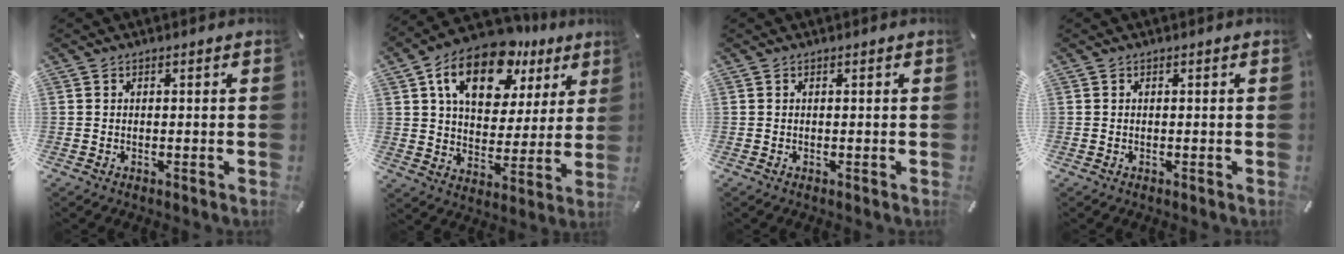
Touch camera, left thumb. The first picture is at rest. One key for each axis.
{"total": 17.4, "fx": 10.1, "fy": 10.3, "fz": 9.7, "tx": -0.162, "ty": -0.041, "tz": 0.180}
{"total": 0.0}
{"total": 0.0}